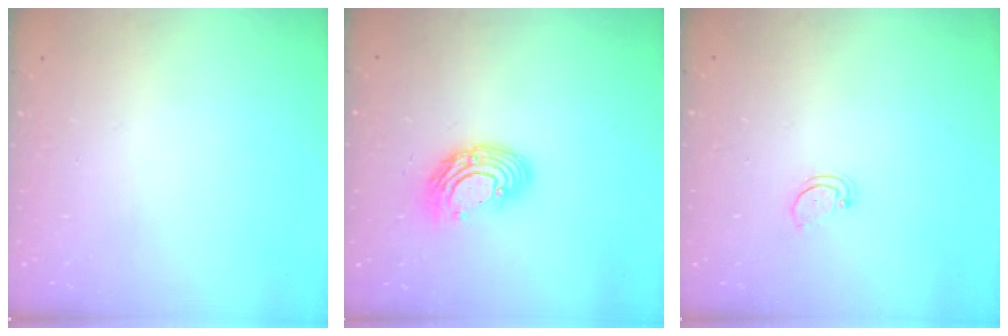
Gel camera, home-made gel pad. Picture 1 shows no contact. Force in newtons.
{"total": 11.3, "press": 11.2, "slide": 1.1}
{"total": 2.2, "press": 2.2, "slide": 0.2}